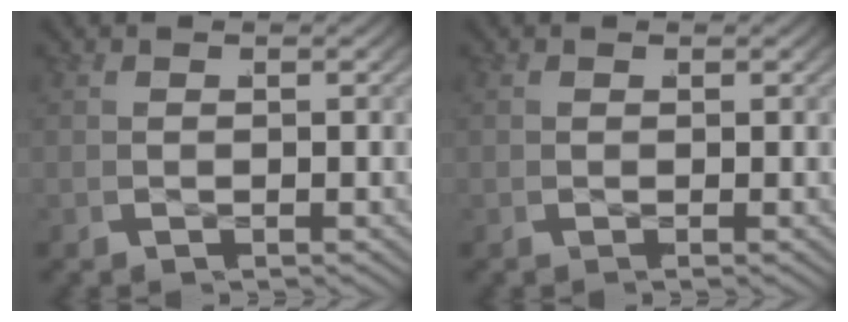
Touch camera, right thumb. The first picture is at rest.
{"total": 0.6, "force": [0.0, 0.3, 0.6], "torque": [-0.006, -0.005, 0.004]}